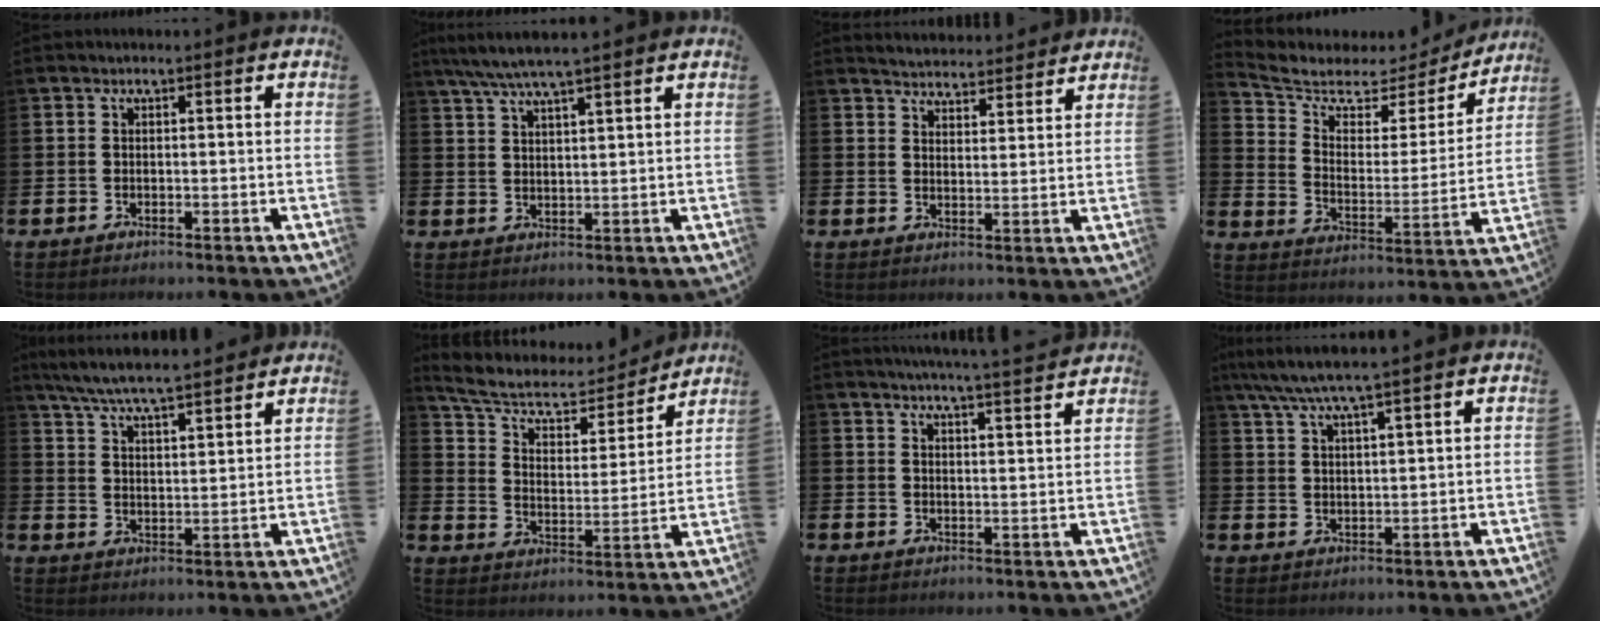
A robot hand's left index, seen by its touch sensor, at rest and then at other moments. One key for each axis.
{"total": 5.4, "fx": 4.8, "fy": 0.0, "fz": 2.3, "tx": -0.064, "ty": -0.011, "tz": 0.089}
{"total": 4.5, "fx": 4.5, "fy": 0.5, "fz": -0.3, "tx": -0.010, "ty": -0.032, "tz": 0.080}
{"total": 5.7, "fx": 4.8, "fy": 2.5, "fz": 1.4, "tx": -0.069, "ty": -0.038, "tz": 0.075}
{"total": 6.9, "fx": 6.7, "fy": 0.0, "fz": 1.9, "tx": -0.066, "ty": -0.039, "tz": 0.119}
{"total": 8.3, "fx": 6.9, "fy": 3.5, "fz": 3.0, "tx": -0.093, "ty": -0.043, "tz": 0.115}
{"total": 4.8, "fx": 4.6, "fy": -0.9, "fz": 0.8, "tx": -0.015, "ty": -0.034, "tz": 0.078}
{"total": 5.8, "fx": 5.2, "fy": -0.1, "fz": 2.5, "tx": -0.071, "ty": -0.014, "tz": 0.094}